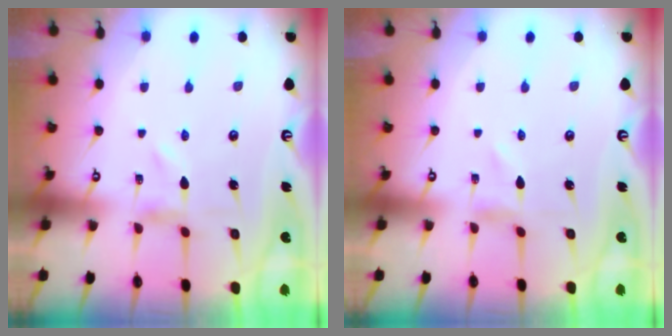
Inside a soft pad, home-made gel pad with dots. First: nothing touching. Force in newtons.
{"total": 1.2, "press": 1.2, "slide": 0.2}